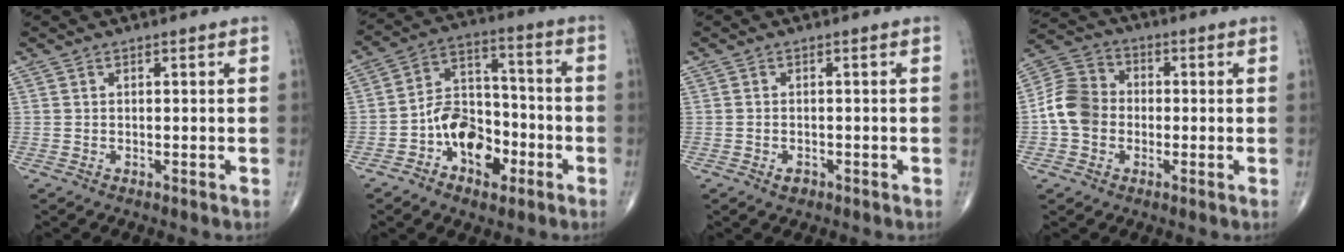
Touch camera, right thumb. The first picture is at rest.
{"total": 12.1, "force": [-4.8, 8.0, 7.7], "torque": [-0.090, 0.053, -0.084]}
{"total": 1.6, "force": [-0.9, 1.1, 0.8], "torque": [-0.009, 0.005, -0.012]}
{"total": 9.1, "force": [-1.4, 7.6, 4.8], "torque": [-0.074, 0.032, -0.039]}